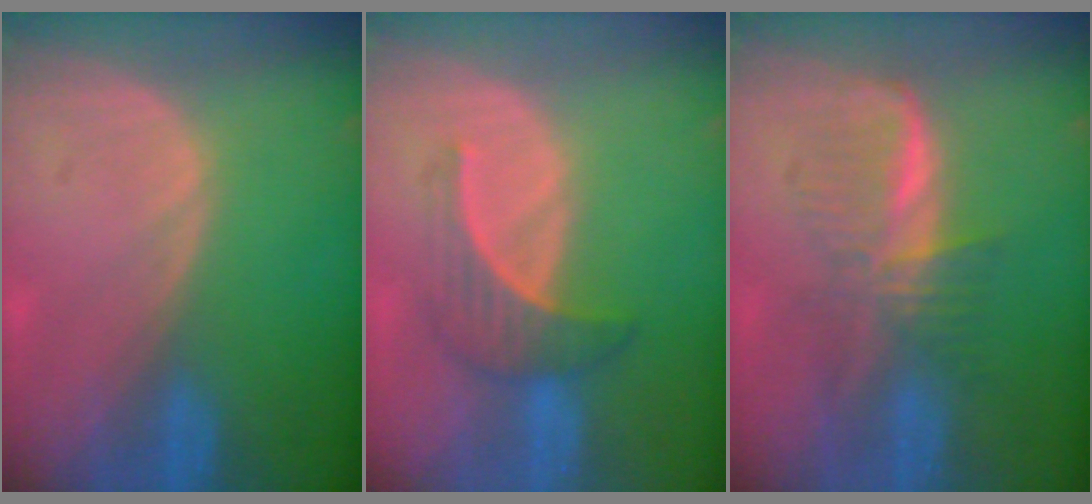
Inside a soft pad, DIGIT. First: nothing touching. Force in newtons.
{"total": 4.5, "press": 4.4, "slide": 0.8}
{"total": 5.9, "press": 5.9, "slide": 0.8}